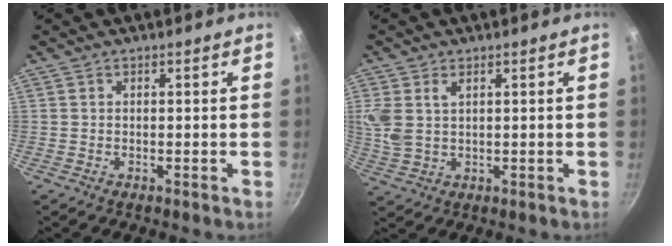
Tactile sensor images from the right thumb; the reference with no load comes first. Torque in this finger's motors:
{"motor_torque": [0.00, 0.31, 0.54, 0.48, 0.15]}